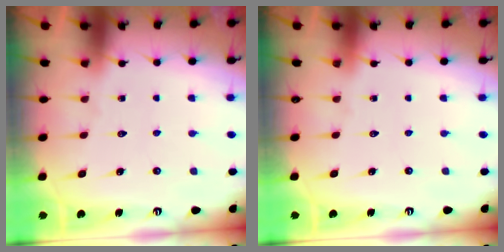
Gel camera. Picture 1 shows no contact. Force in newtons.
{"total": 0.0}